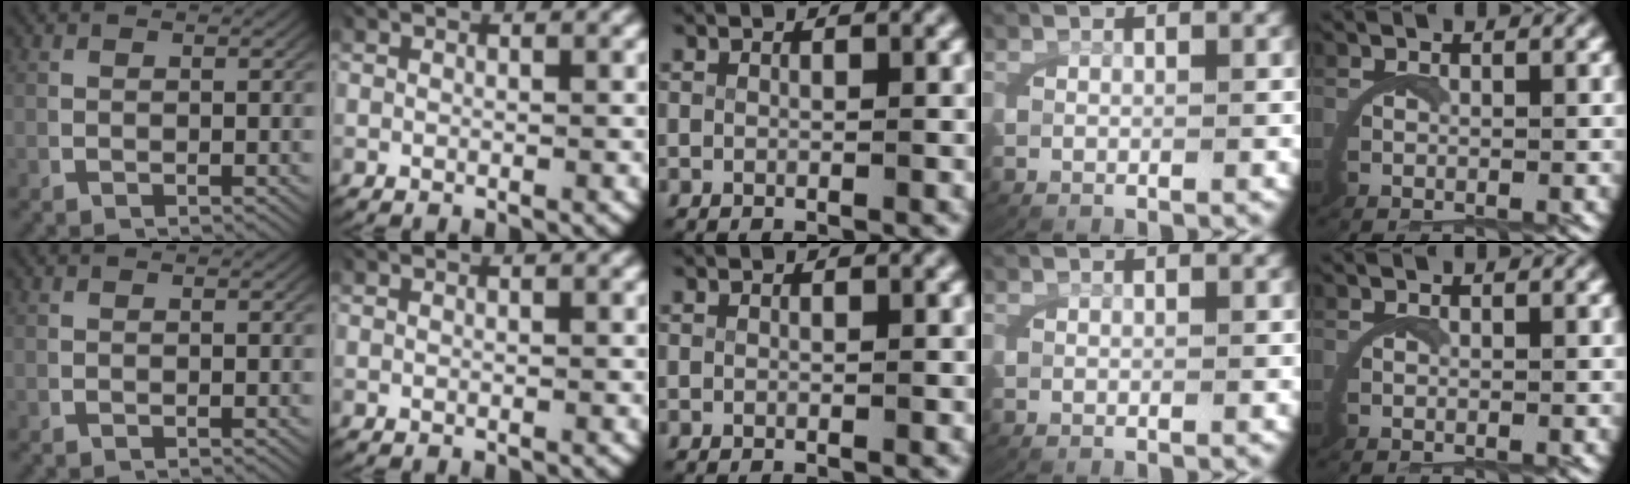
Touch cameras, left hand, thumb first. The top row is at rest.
{}